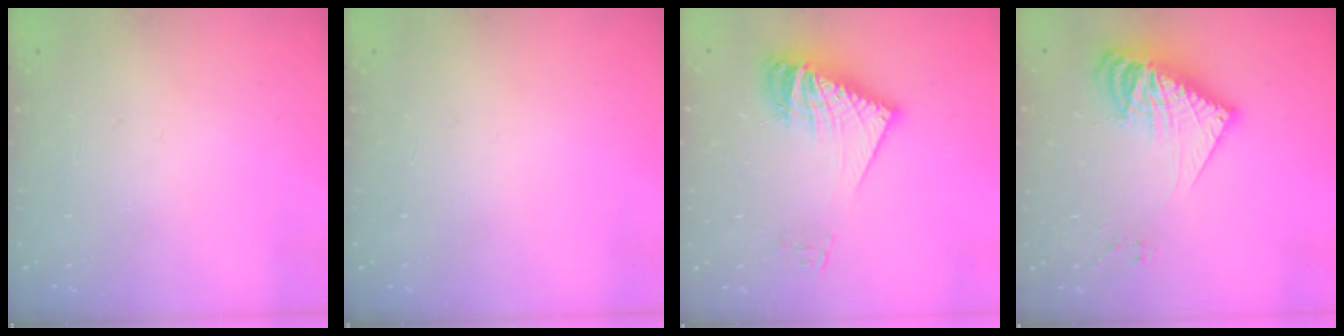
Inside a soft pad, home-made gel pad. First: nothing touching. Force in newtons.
{"total": 0.0}
{"total": 15.1, "press": 15.0, "slide": 1.6}
{"total": 14.6, "press": 14.6, "slide": 1.3}